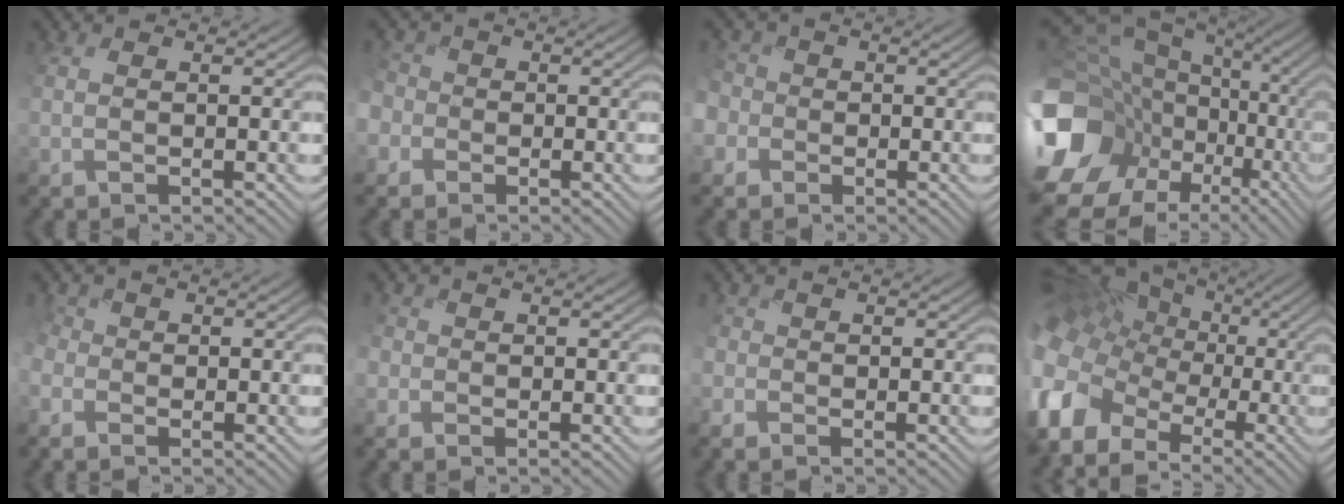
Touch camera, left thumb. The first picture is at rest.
{"total": 4.2, "force": [-1.0, 3.8, 1.4], "torque": [-0.058, 0.004, -0.031]}
{"total": 4.7, "force": [-0.7, 4.4, 1.5], "torque": [-0.066, 0.005, -0.029]}
{"total": 20.0, "force": [-1.2, 16.5, 11.2], "torque": [-0.294, -0.004, 0.004]}
{"total": 3.1, "force": [-1.1, 2.5, 1.5], "torque": [-0.047, -0.002, -0.021]}
{"total": 2.3, "force": [-0.8, 2.0, 0.6], "torque": [-0.019, 0.001, -0.021]}
{"total": 2.2, "force": [-1.3, 1.7, 0.7], "torque": [-0.026, -0.004, -0.028]}
{"total": 13.8, "force": [-1.6, 10.7, 8.6], "torque": [-0.248, -0.007, -0.033]}